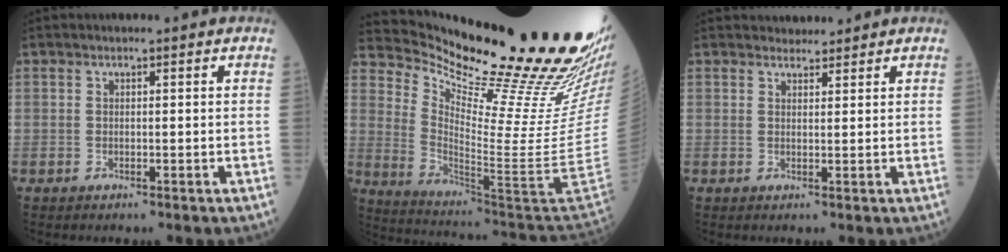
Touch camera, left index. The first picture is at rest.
{"total": 27.8, "force": [22.6, -0.3, 16.3], "torque": [-0.262, -0.115, 0.321]}
{"total": 2.2, "force": [2.1, 0.6, -0.1], "torque": [0.001, 0.008, 0.033]}